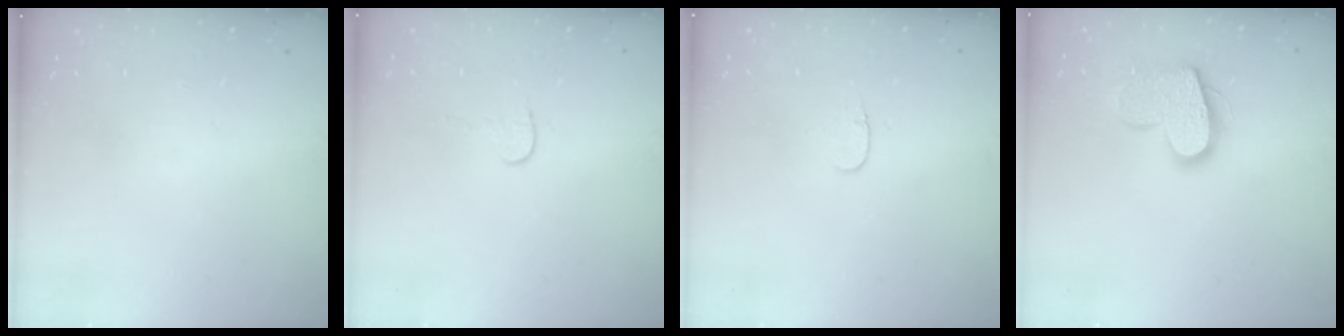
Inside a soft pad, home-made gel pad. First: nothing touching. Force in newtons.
{"total": 4.0, "press": 4.0, "slide": 0.3}
{"total": 3.4, "press": 3.4, "slide": 0.4}
{"total": 14.3, "press": 14.3, "slide": 1.1}